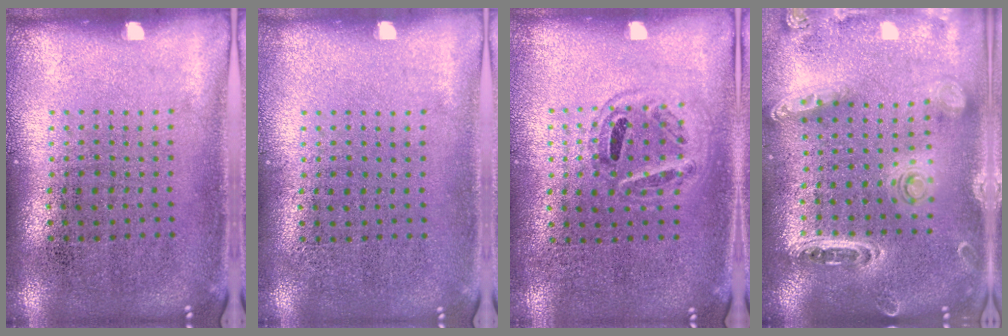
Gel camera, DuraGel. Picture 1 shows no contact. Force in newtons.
{"total": 0.0}
{"total": 0.8, "press": 0.8, "slide": 0.2}
{"total": 1.4, "press": 1.4, "slide": 0.0}